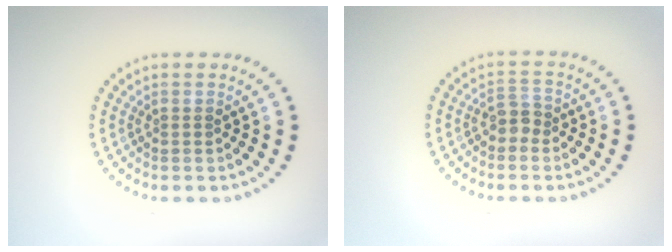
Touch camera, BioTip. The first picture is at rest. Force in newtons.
{"total": 1.7, "press": 1.5, "slide": 0.8}